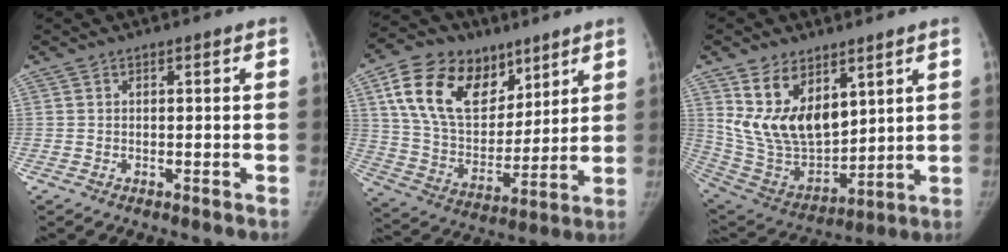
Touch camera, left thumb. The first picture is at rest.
{"total": 21.8, "force": [11.1, 14.1, 12.4], "torque": [-0.194, -0.028, 0.203]}
{"total": 17.0, "force": [7.9, 10.0, 11.2], "torque": [-0.166, -0.043, 0.177]}